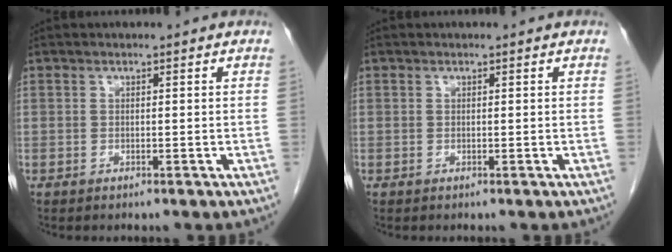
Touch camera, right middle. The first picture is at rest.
{"total": 0.0}